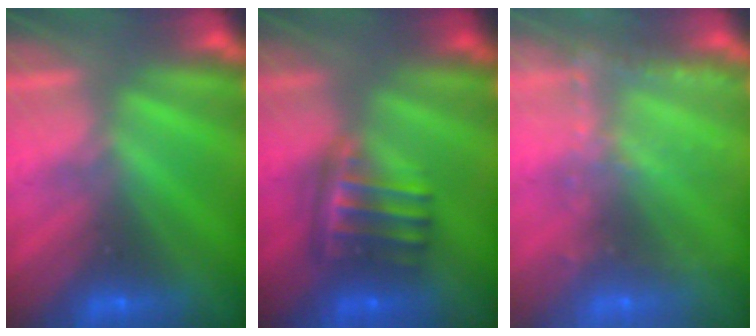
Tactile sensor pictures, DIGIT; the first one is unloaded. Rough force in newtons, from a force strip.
{"total": 9.1}
{"total": 10.8}